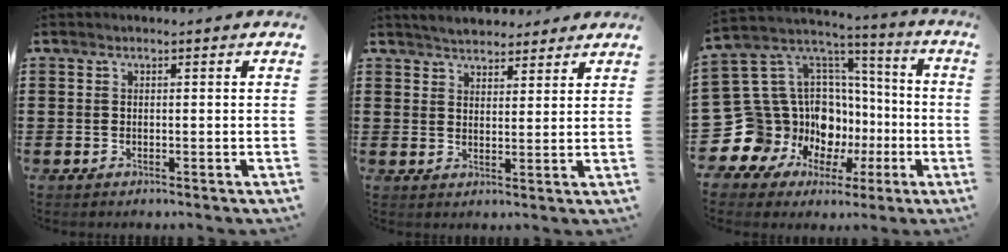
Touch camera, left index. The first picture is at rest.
{"total": 3.6, "force": [3.4, 1.0, 0.4], "torque": [-0.019, -0.001, 0.064]}
{"total": 14.7, "force": [-4.5, 13.6, 3.5], "torque": [-0.108, -0.048, -0.027]}